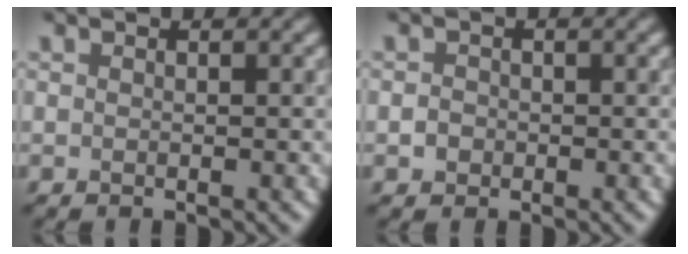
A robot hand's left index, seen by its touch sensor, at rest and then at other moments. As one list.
[{"total": 1.2, "force": [-0.3, 1.0, 0.4], "torque": [-0.002, -0.001, -0.010]}]